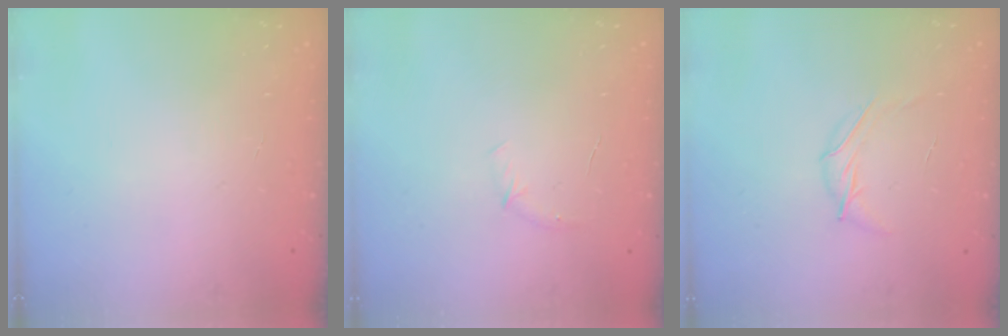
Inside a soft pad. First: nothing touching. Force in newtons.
{"total": 3.8, "press": 3.6, "slide": 1.2}
{"total": 5.7, "press": 5.6, "slide": 0.7}